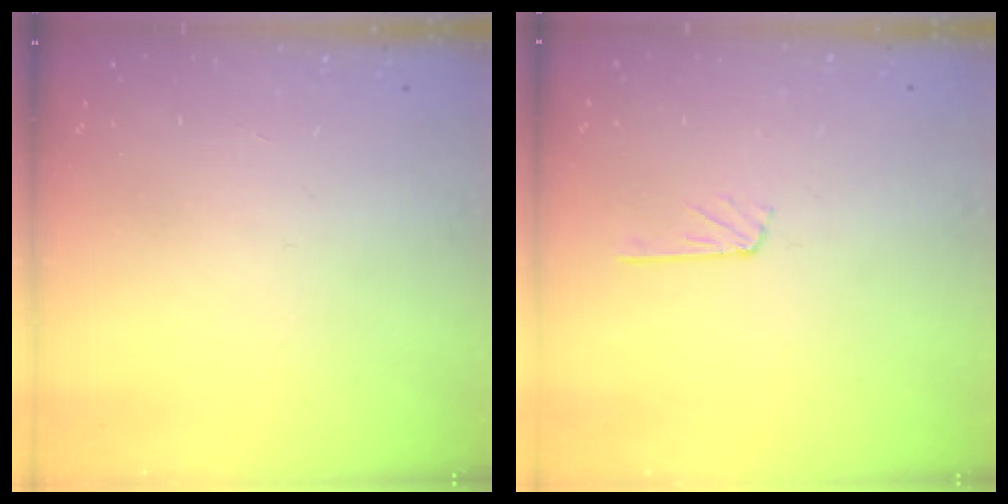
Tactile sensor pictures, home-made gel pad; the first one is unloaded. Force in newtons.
{"total": 3.8, "press": 3.8, "slide": 0.3}